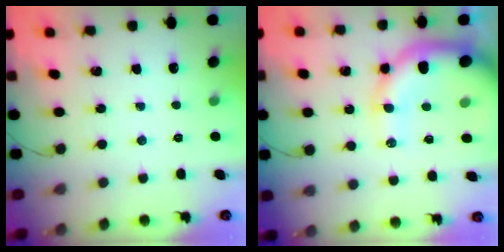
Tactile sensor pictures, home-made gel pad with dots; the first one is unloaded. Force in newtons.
{"total": 15.1, "press": 14.6, "slide": 3.8}